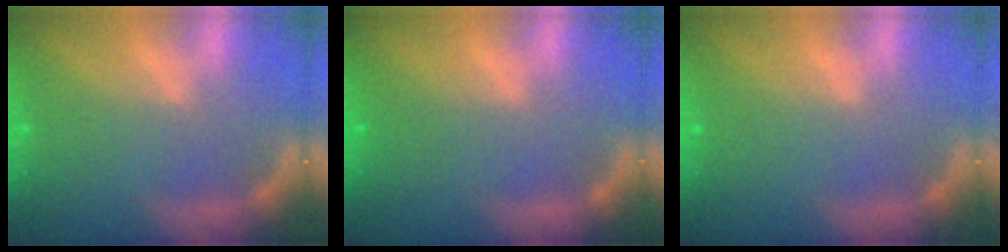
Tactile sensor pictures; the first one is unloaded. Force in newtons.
{"total": 0.9}
{"total": 0.0}